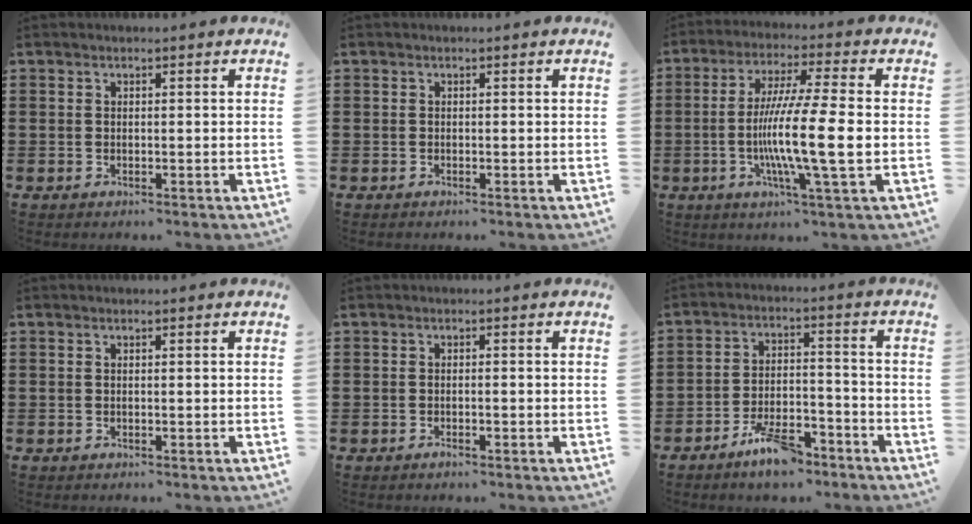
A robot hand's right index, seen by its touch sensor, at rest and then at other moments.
{"total": 0.0}
{"total": 12.5, "force": [-2.1, 0.2, 12.4], "torque": [-0.240, -0.019, -0.045]}
{"total": 0.0}
{"total": 0.8, "force": [-0.6, 0.1, 0.5], "torque": [-0.011, -0.004, -0.010]}
{"total": 7.3, "force": [-5.7, 2.2, 4.0], "torque": [-0.079, 0.010, -0.106]}